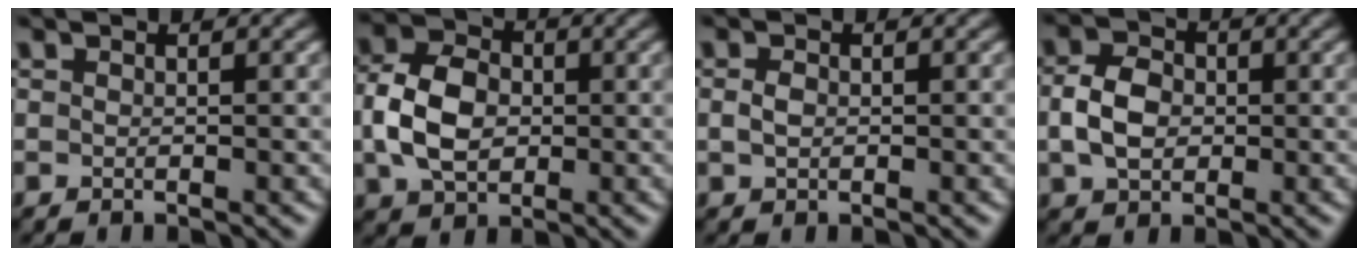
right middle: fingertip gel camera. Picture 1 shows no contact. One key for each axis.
{"total": 6.4, "fx": -0.3, "fy": 4.7, "fz": 4.4, "tx": -0.092, "ty": 0.006, "tz": -0.013}
{"total": 1.3, "fx": 0.0, "fy": 0.9, "fz": 0.9, "tx": -0.020, "ty": 0.000, "tz": 0.001}
{"total": 4.3, "fx": -0.2, "fy": 3.2, "fz": 2.8, "tx": -0.059, "ty": 0.003, "tz": -0.009}